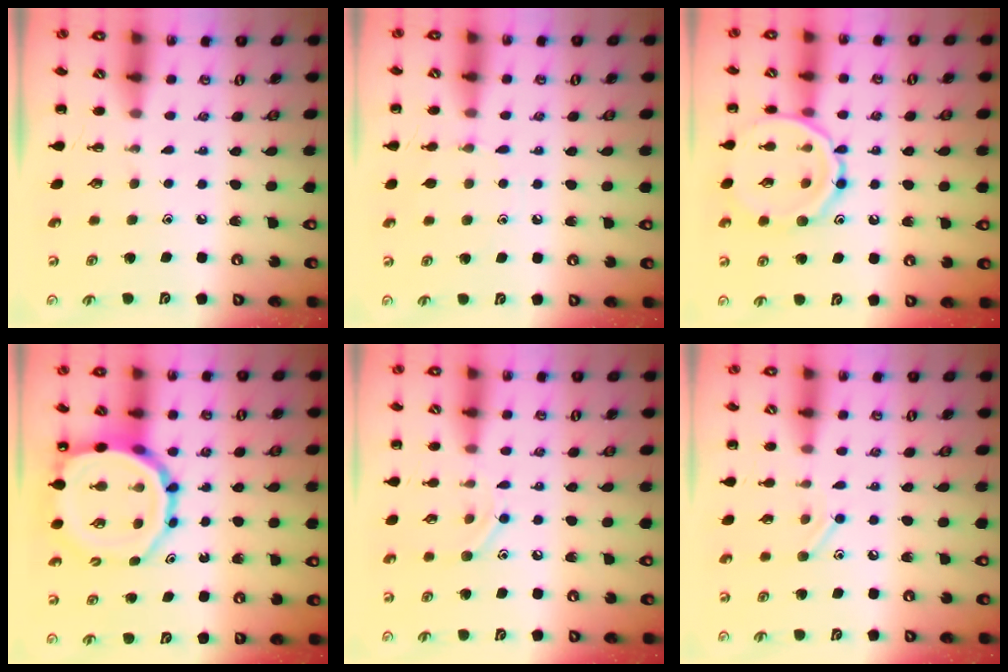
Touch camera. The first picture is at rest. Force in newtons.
{"total": 5.2, "press": 4.9, "slide": 1.7}
{"total": 12.7, "press": 12.7, "slide": 0.5}
{"total": 13.1, "press": 12.6, "slide": 3.4}
{"total": 7.5, "press": 7.4, "slide": 1.3}
{"total": 7.1, "press": 6.9, "slide": 1.3}